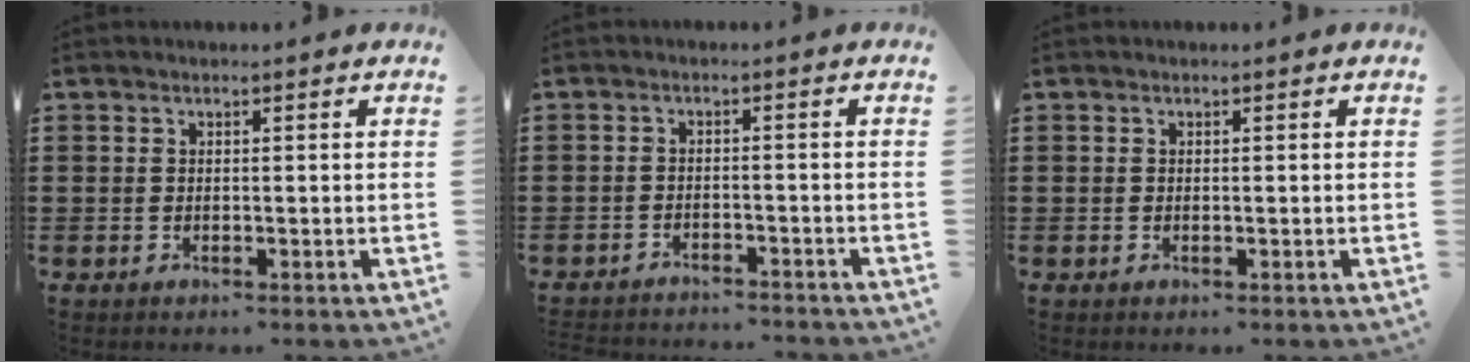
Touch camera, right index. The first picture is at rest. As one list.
[{"total": 2.3, "force": [-2.3, 0.0, 0.0], "torque": [-0.006, 0.000, -0.050]}, {"total": 0.0}]